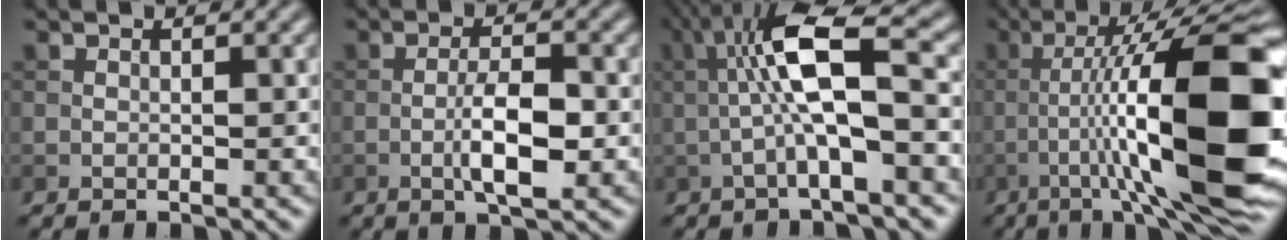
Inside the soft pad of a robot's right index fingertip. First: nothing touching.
{"total": 4.3, "force": [-1.1, 1.2, 3.9], "torque": [-0.074, 0.001, -0.022]}
{"total": 7.6, "force": [-0.1, 1.5, 7.5], "torque": [-0.134, 0.024, -0.010]}
{"total": 16.0, "force": [-2.4, 3.1, 15.5], "torque": [-0.221, 0.030, -0.036]}